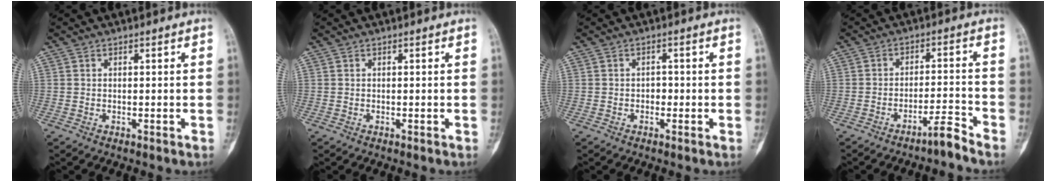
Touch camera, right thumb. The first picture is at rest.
{"total": 0.0}
{"total": 1.5, "force": [-0.4, 1.1, 0.8], "torque": [-0.003, 0.006, -0.010]}
{"total": 4.0, "force": [-3.5, -0.1, 1.9], "torque": [-0.034, 0.035, -0.060]}